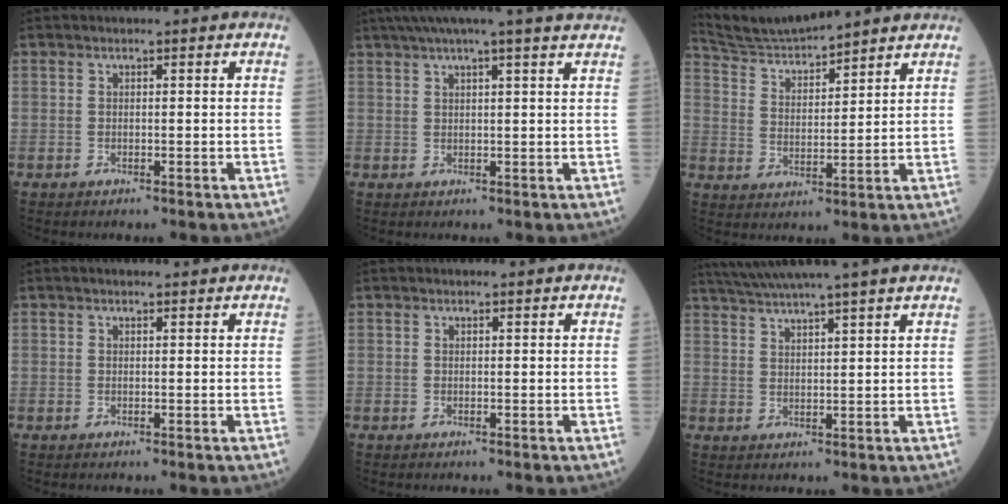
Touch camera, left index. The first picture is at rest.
{"total": 12.0, "force": [10.1, -0.6, 6.5], "torque": [-0.108, 0.036, 0.124]}
{"total": 10.7, "force": [10.4, 0.4, 2.8], "torque": [-0.068, 0.029, 0.192]}
{"total": 0.9, "force": [0.9, 0.2, 0.1], "torque": [-0.010, 0.003, 0.013]}
{"total": 0.0}
{"total": 11.1, "force": [9.7, -1.7, 5.2], "torque": [-0.094, 0.020, 0.143]}